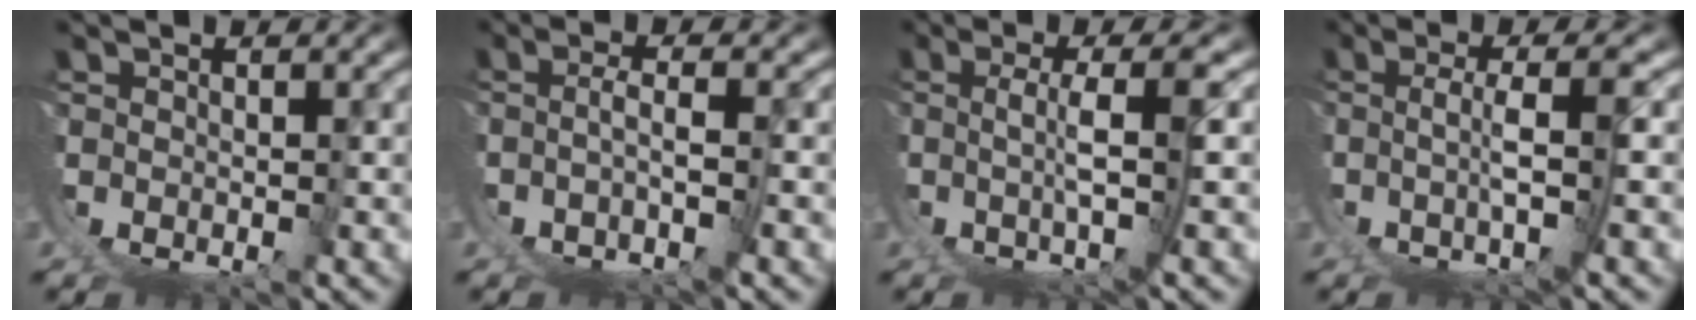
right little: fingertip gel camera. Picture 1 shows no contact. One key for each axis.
{"total": 2.9, "fx": -1.5, "fy": -0.8, "fz": 2.4, "tx": -0.030, "ty": -0.011, "tz": -0.017}
{"total": 4.9, "fx": 0.3, "fy": -1.3, "fz": 4.8, "tx": -0.064, "ty": -0.006, "tz": 0.014}
{"total": 4.4, "fx": -0.5, "fy": -1.2, "fz": 4.2, "tx": -0.059, "ty": -0.011, "tz": 0.003}